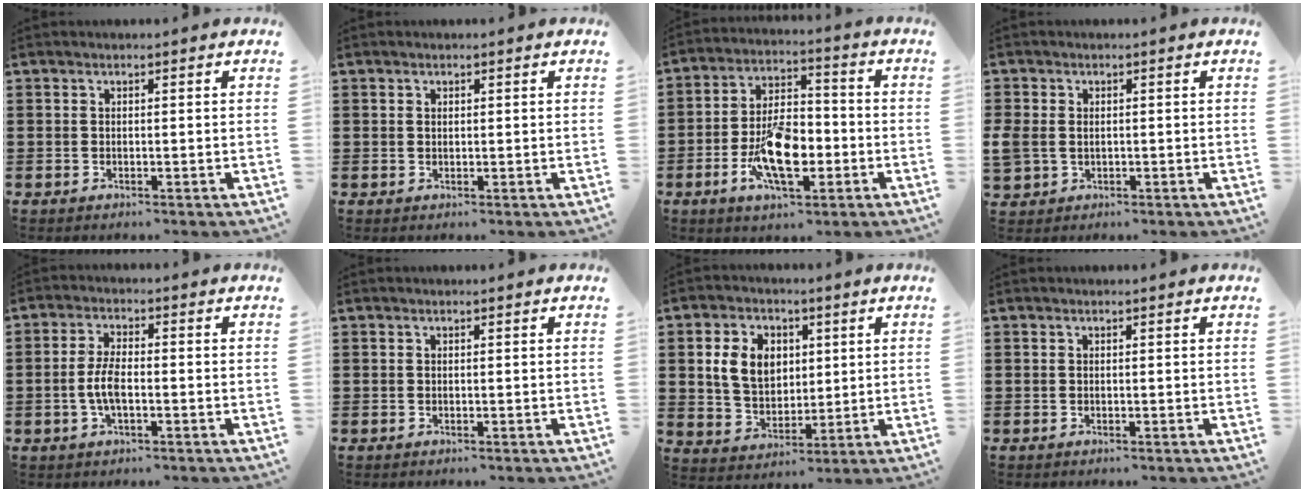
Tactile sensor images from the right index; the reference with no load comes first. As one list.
[{"total": 0.5, "force": [0.4, 0.4, 0.1], "torque": [-0.002, 0.002, 0.008]}, {"total": 10.9, "force": [-3.5, 5.2, 8.8], "torque": [-0.171, -0.003, -0.062]}, {"total": 2.1, "force": [0.0, 1.7, 1.2], "torque": [-0.044, -0.002, -0.005]}, {"total": 4.8, "force": [-0.9, 2.0, 4.3], "torque": [-0.099, 0.000, -0.022]}, {"total": 0.0}, {"total": 7.7, "force": [2.0, 5.9, 4.6], "torque": [-0.115, 0.013, 0.030]}, {"total": 0.0}]